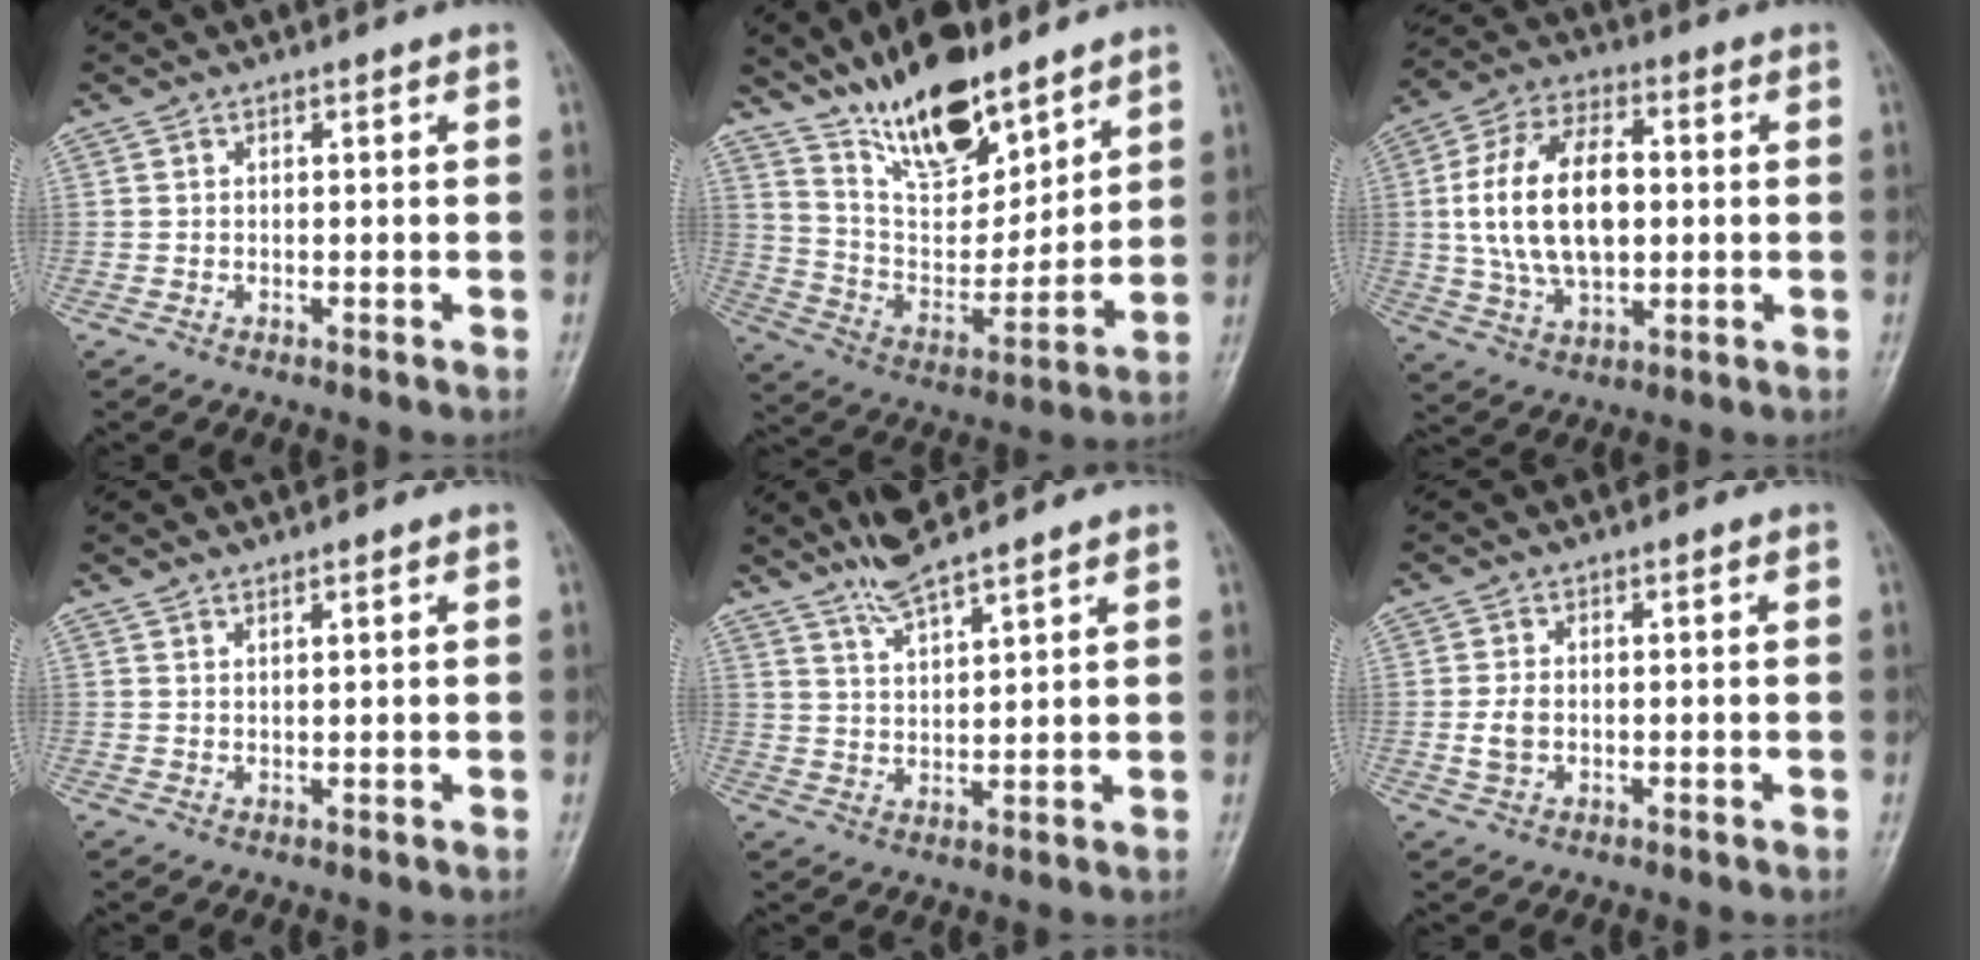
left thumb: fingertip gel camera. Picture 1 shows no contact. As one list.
[{"total": 17.6, "force": [13.1, 6.8, 9.6], "torque": [-0.116, -0.079, 0.241]}, {"total": 16.9, "force": [1.1, 9.9, 13.6], "torque": [-0.244, 0.012, 0.021]}, {"total": 1.3, "force": [1.1, 0.1, 0.5], "torque": [-0.007, -0.003, 0.024]}, {"total": 6.4, "force": [5.6, 0.5, 3.1], "torque": [-0.061, -0.028, 0.113]}, {"total": 2.9, "force": [-0.2, 2.1, 2.0], "torque": [-0.038, -0.001, -0.001]}]